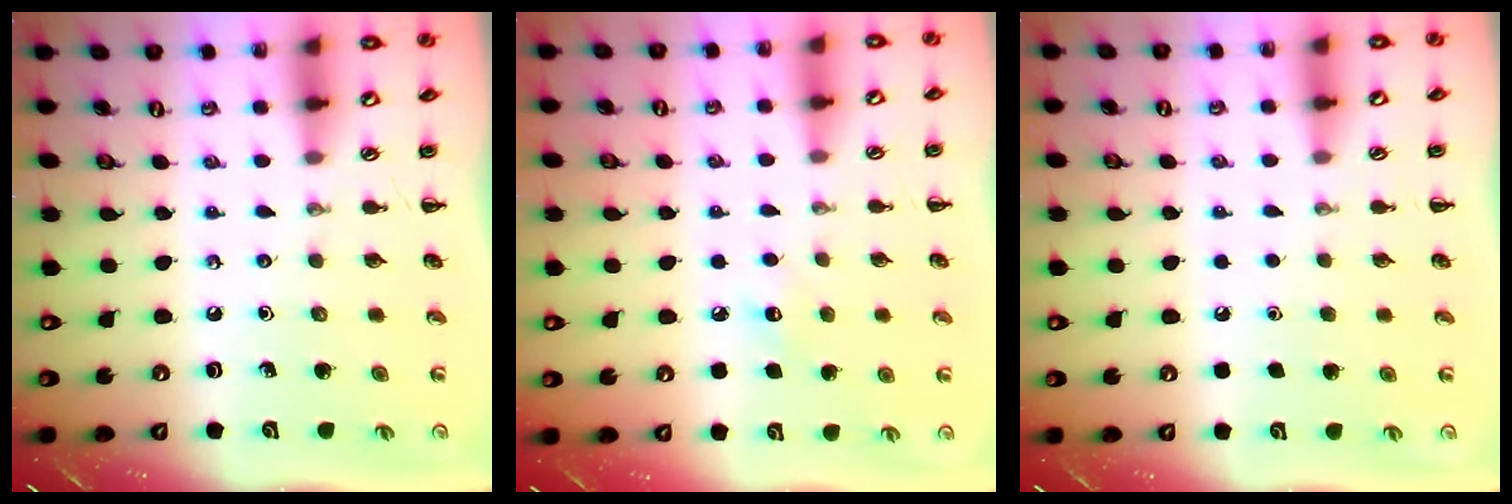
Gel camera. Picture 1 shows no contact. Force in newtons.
{"total": 5.8, "press": 5.7, "slide": 1.5}
{"total": 1.8, "press": 1.8, "slide": 0.1}